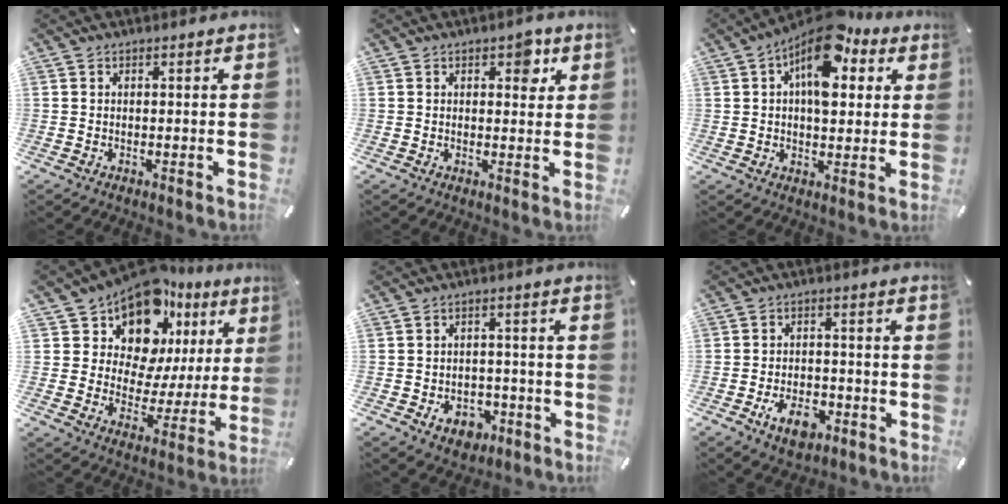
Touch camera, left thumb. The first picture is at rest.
{"total": 4.5, "force": [1.9, 2.6, 3.1], "torque": [-0.019, -0.010, 0.020]}
{"total": 13.9, "force": [6.7, 7.5, 9.7], "torque": [-0.141, -0.032, 0.115]}
{"total": 14.3, "force": [10.9, 8.0, 4.7], "torque": [-0.089, -0.100, 0.192]}
{"total": 7.1, "force": [-3.0, 5.2, 3.7], "torque": [-0.061, 0.016, -0.050]}
{"total": 7.5, "force": [-3.6, 4.6, 4.7], "torque": [-0.089, 0.013, -0.067]}